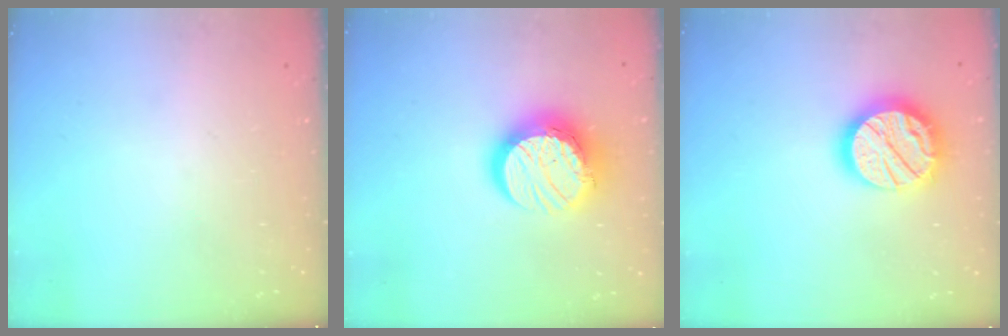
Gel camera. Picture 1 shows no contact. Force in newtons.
{"total": 14.8, "press": 14.8, "slide": 1.5}
{"total": 18.7, "press": 18.7, "slide": 1.4}